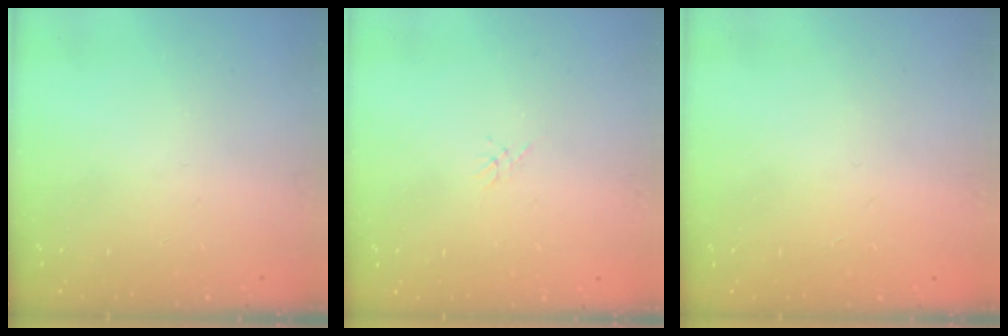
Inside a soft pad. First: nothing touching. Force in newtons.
{"total": 0.0}
{"total": 0.8, "press": 0.8, "slide": 0.2}